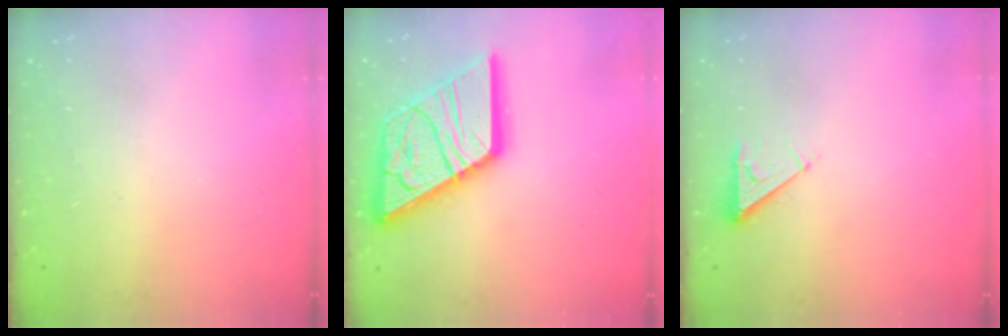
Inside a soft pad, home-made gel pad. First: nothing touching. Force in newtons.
{"total": 27.4, "press": 27.2, "slide": 3.1}
{"total": 4.5, "press": 4.5, "slide": 0.7}